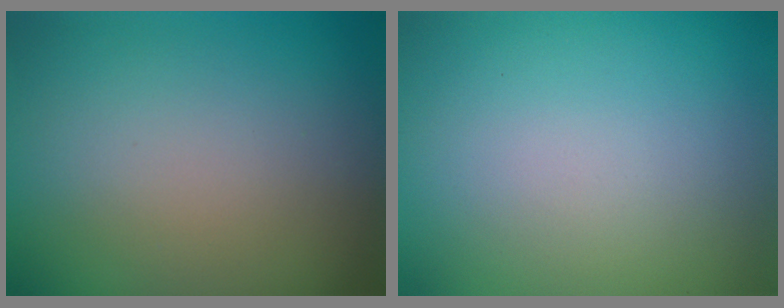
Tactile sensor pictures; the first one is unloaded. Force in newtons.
{"total": 0.0}